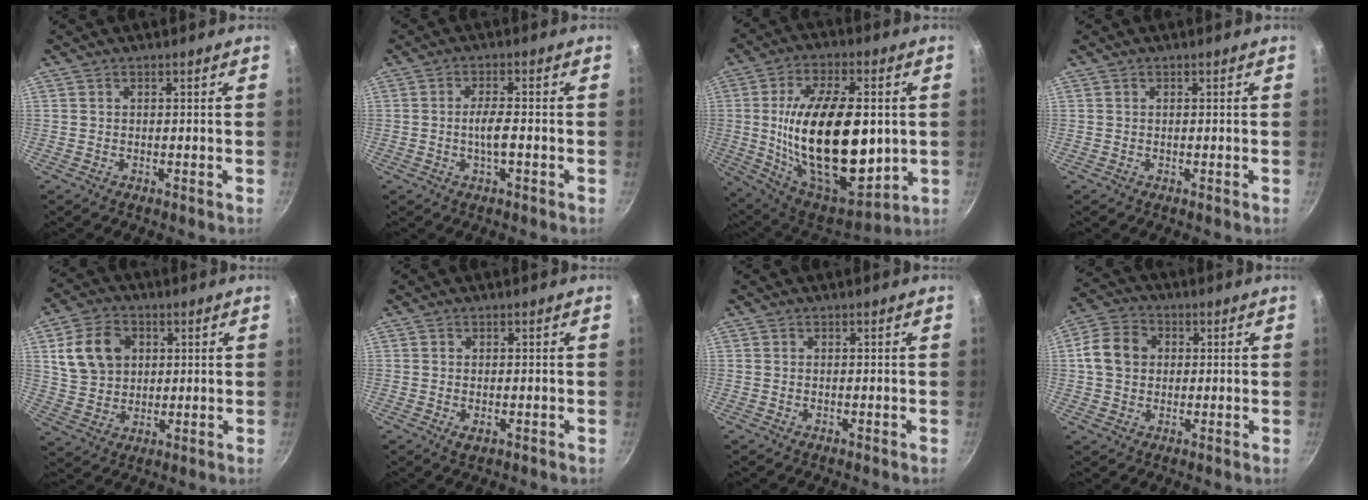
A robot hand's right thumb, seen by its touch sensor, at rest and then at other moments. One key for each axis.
{"total": 3.9, "fx": -0.9, "fy": 0.9, "fz": 3.7, "tx": -0.072, "ty": 0.009, "tz": -0.018}
{"total": 28.5, "fx": 0.2, "fy": 14.4, "fz": 24.6, "tx": -0.413, "ty": -0.015, "tz": 0.017}
{"total": 0.0}
{"total": 11.7, "fx": 3.2, "fy": 9.1, "fz": 6.7, "tx": -0.106, "ty": 0.001, "tz": 0.061}
{"total": 1.8, "fx": -0.4, "fy": 1.1, "fz": 1.4, "tx": -0.025, "ty": -0.005, "tz": -0.003}
{"total": 0.0}
{"total": 8.7, "fx": 1.1, "fy": 7.2, "fz": 4.8, "tx": -0.069, "ty": 0.013, "tz": 0.005}